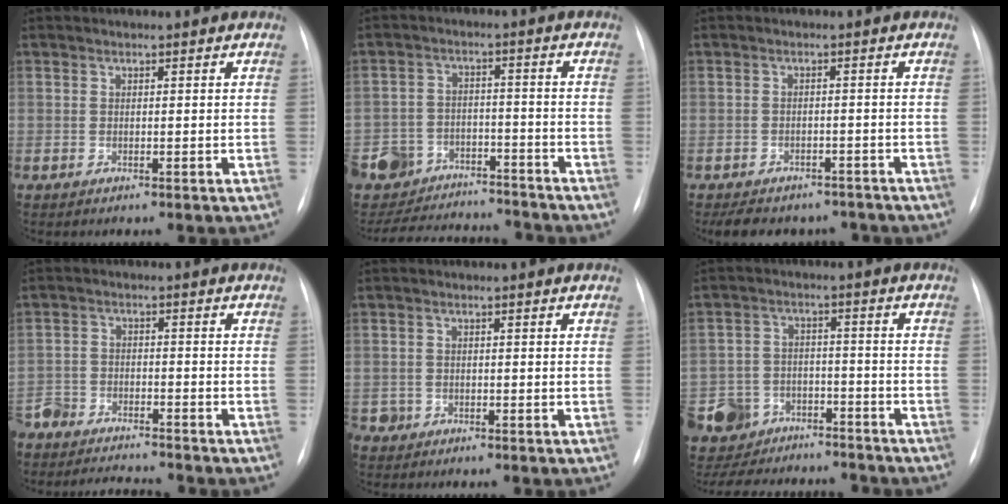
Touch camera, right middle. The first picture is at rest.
{"total": 17.6, "force": [-15.8, 6.9, 3.7], "torque": [-0.095, 0.023, -0.222]}
{"total": 10.6, "force": [-8.9, 5.0, 2.8], "torque": [-0.045, 0.007, -0.109]}
{"total": 12.4, "force": [-11.7, 2.2, 3.6], "torque": [-0.068, -0.001, -0.185]}
{"total": 1.3, "force": [-0.9, 1.0, -0.2], "torque": [0.001, 0.006, -0.017]}
{"total": 17.5, "force": [-14.1, 9.7, 4.0], "torque": [-0.108, 0.030, -0.195]}